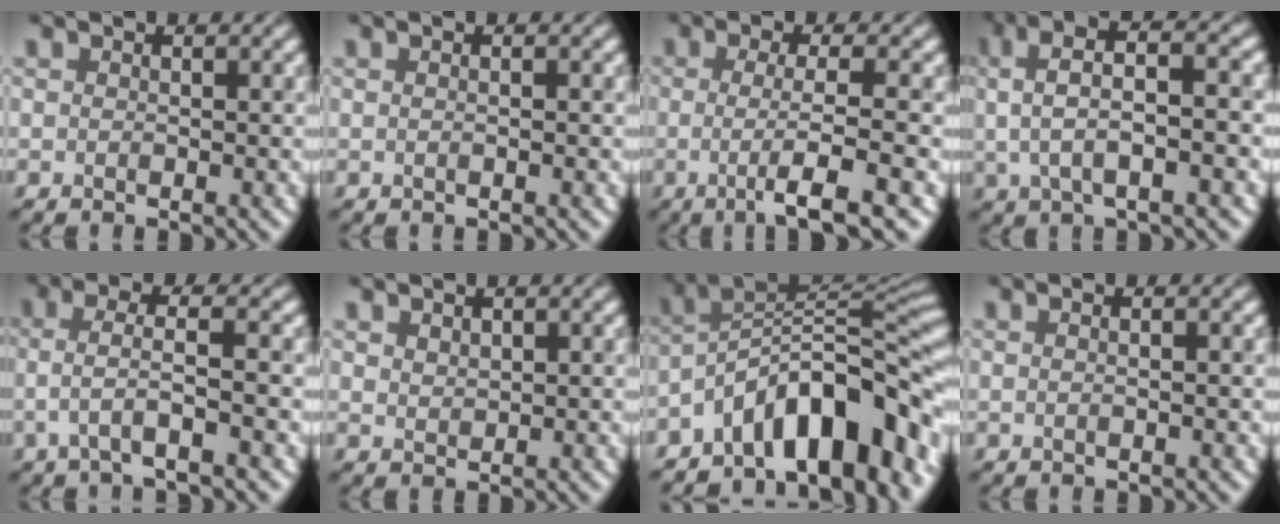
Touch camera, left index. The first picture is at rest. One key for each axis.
{"total": 1.7, "fx": 0.5, "fy": 0.9, "fz": 1.4, "tx": 0.002, "ty": -0.001, "tz": -0.013}
{"total": 5.0, "fx": -1.1, "fy": 0.9, "fz": 4.8, "tx": -0.077, "ty": -0.005, "tz": -0.023}
{"total": 6.4, "fx": 1.7, "fy": 2.1, "fz": 5.8, "tx": -0.098, "ty": 0.021, "tz": 0.028}
{"total": 3.0, "fx": -0.6, "fy": 0.4, "fz": 2.9, "tx": -0.059, "ty": 0.006, "tz": -0.016}
{"total": 1.0, "fx": 0.6, "fy": 0.6, "fz": 0.4, "tx": -0.009, "ty": 0.000, "tz": 0.016}
{"total": 12.2, "fx": -6.2, "fy": 5.0, "fz": 9.2, "tx": -0.125, "ty": 0.027, "tz": -0.111}
{"total": 2.1, "fx": 0.6, "fy": 1.1, "fz": 1.6, "tx": 0.000, "ty": 0.002, "tz": -0.014}